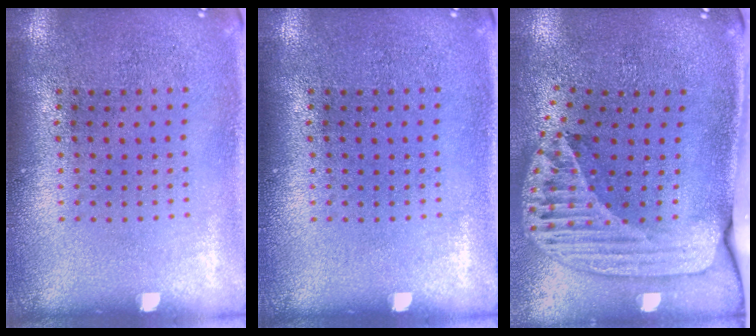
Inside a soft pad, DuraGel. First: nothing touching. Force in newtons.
{"total": 0.0}
{"total": 2.6, "press": 1.8, "slide": 1.8}